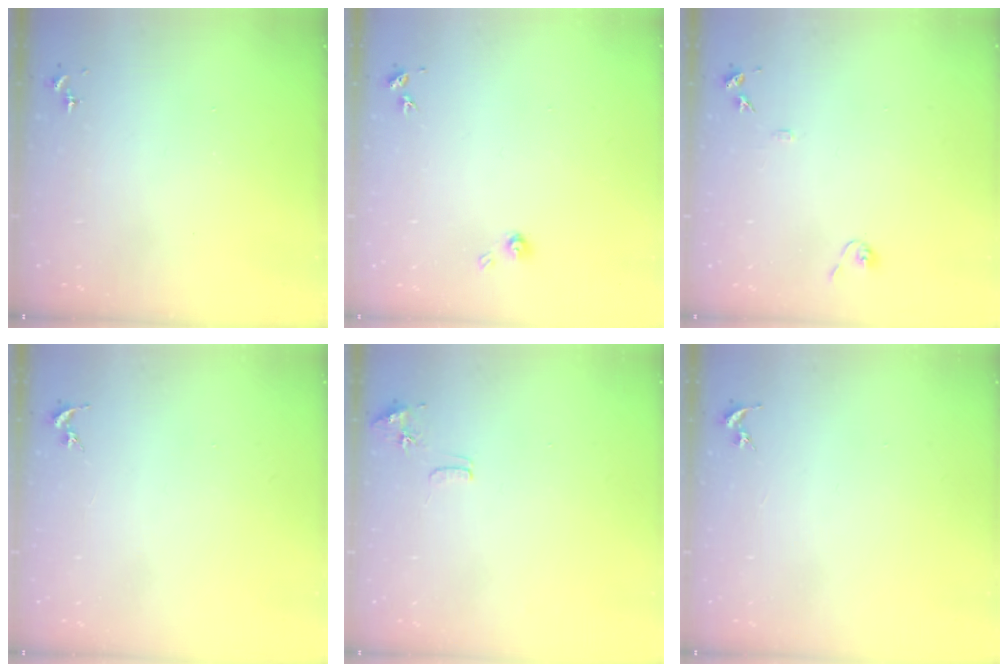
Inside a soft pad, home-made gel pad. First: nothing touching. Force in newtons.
{"total": 4.0, "press": 4.0, "slide": 0.4}
{"total": 7.9, "press": 7.9, "slide": 0.8}
{"total": 0.0}
{"total": 8.1, "press": 8.1, "slide": 0.7}
{"total": 0.0}